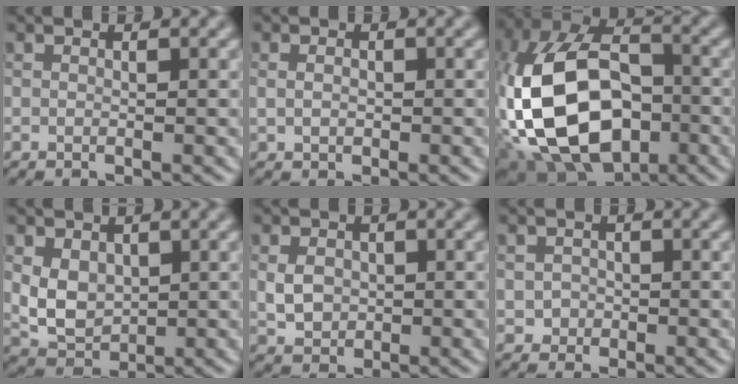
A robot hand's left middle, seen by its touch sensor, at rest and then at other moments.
{"total": 1.4, "force": [0.1, 1.0, 0.8], "torque": [-0.017, 0.002, 0.006]}
{"total": 15.5, "force": [-3.5, 9.5, 11.8], "torque": [-0.253, 0.004, -0.079]}
{"total": 3.7, "force": [0.5, 2.8, 2.4], "torque": [-0.049, -0.004, 0.012]}
{"total": 2.5, "force": [0.1, 2.0, 1.5], "torque": [-0.032, 0.000, 0.000]}
{"total": 1.3, "force": [-0.2, 1.2, 0.2], "torque": [0.005, -0.001, -0.004]}